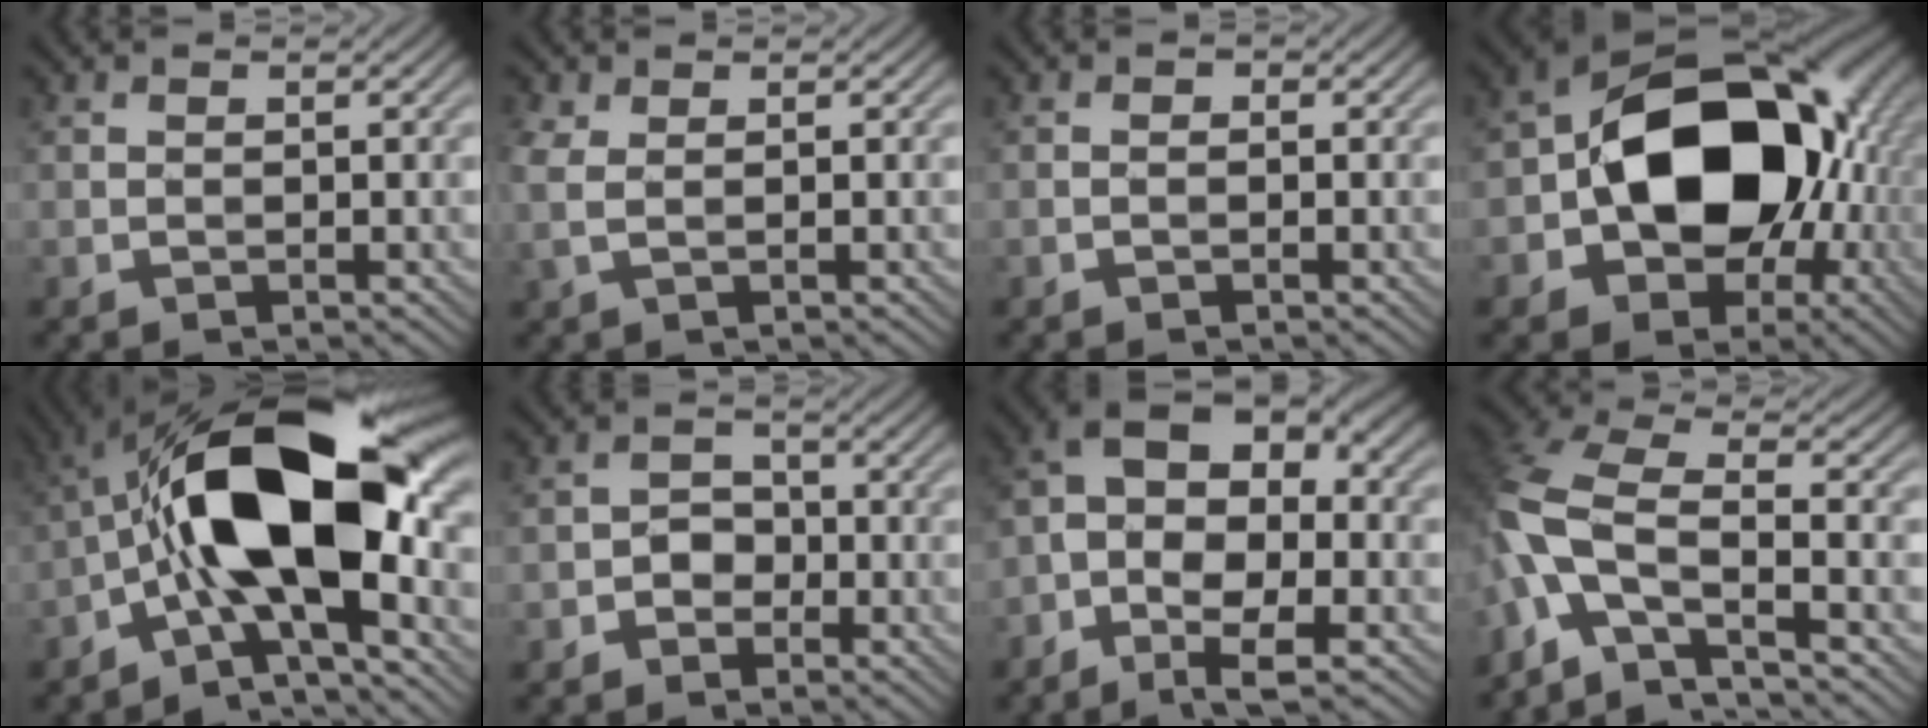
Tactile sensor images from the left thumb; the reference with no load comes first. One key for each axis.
{"total": 2.5, "fx": 0.8, "fy": 1.2, "fz": 2.1, "tx": -0.061, "ty": 0.005, "tz": 0.012}
{"total": 0.7, "fx": -0.3, "fy": 0.4, "fz": 0.4, "tx": -0.006, "ty": 0.000, "tz": -0.007}
{"total": 17.7, "fx": -1.6, "fy": 12.5, "fz": 12.4, "tx": -0.175, "ty": -0.003, "tz": -0.034}
{"total": 17.8, "fx": -1.6, "fy": 7.6, "fz": 16.0, "tx": -0.267, "ty": 0.034, "tz": -0.043}
{"total": 2.6, "fx": -1.1, "fy": 2.2, "fz": 1.0, "tx": -0.005, "ty": 0.006, "tz": -0.030}
{"total": 14.1, "fx": -2.8, "fy": 7.3, "fz": 11.7, "tx": -0.210, "ty": 0.003, "tz": -0.043}
{"total": 9.7, "fx": -4.6, "fy": 4.1, "fz": 7.5, "tx": -0.163, "ty": -0.001, "tz": -0.106}